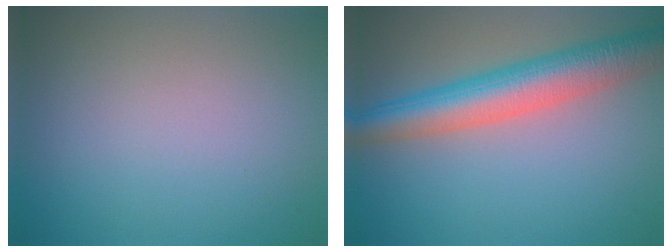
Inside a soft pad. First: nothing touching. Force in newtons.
{"total": 7.3, "press": 7.3, "slide": 0.3}